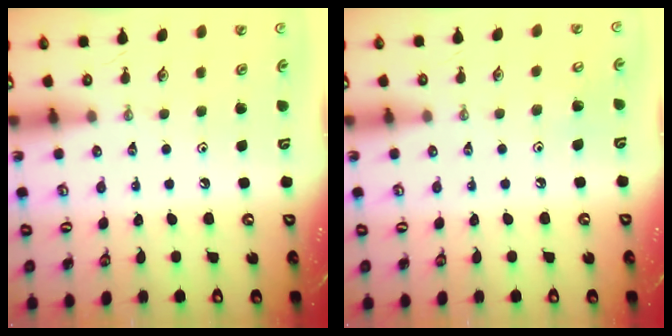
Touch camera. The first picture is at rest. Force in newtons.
{"total": 4.0, "press": 4.0, "slide": 0.2}